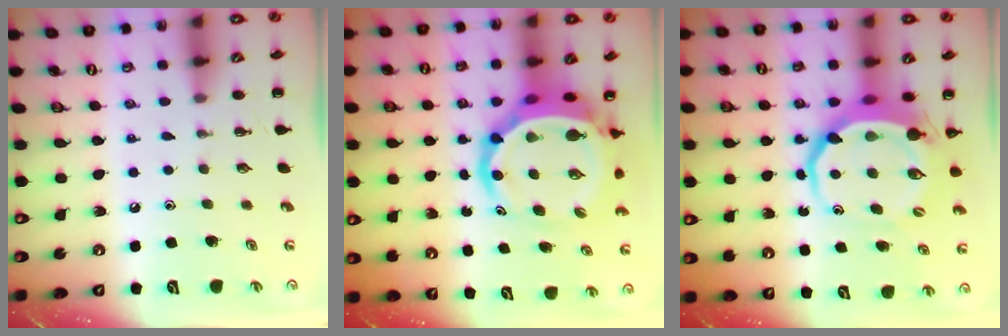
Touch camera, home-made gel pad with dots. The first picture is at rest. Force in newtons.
{"total": 10.2, "press": 9.7, "slide": 2.9}
{"total": 9.3, "press": 9.0, "slide": 2.5}